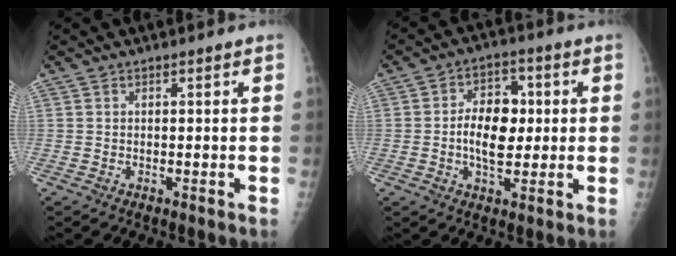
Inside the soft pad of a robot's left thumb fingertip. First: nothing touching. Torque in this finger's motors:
{"motor_torque": [1.12, 1.12, 0.02, 0.02, 0.08]}